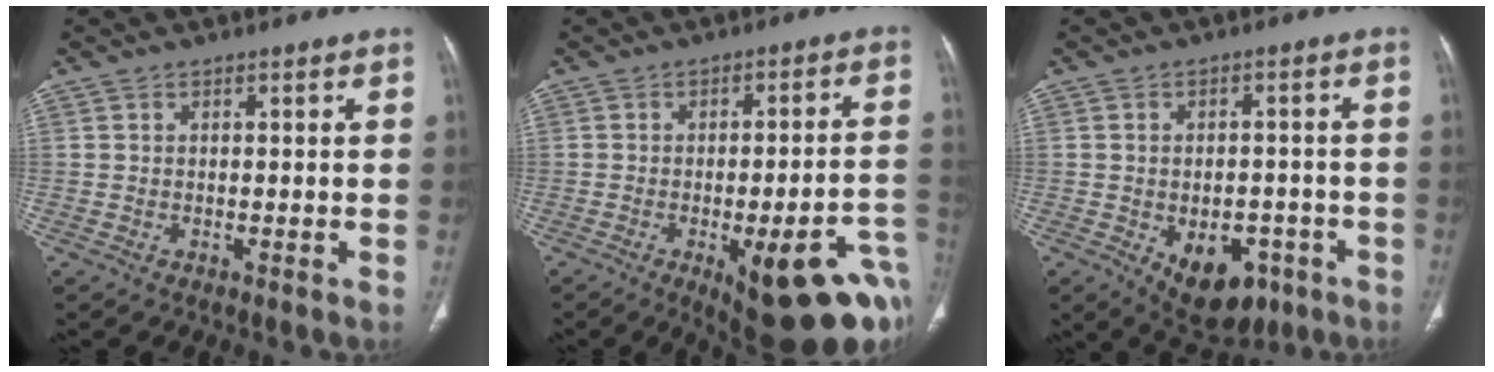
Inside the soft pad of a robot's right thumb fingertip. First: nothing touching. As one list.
[{"total": 21.3, "force": [-8.6, 6.5, 18.4], "torque": [-0.160, 0.029, -0.094]}, {"total": 11.4, "force": [-5.0, 7.2, 7.3], "torque": [-0.076, 0.022, -0.057]}]